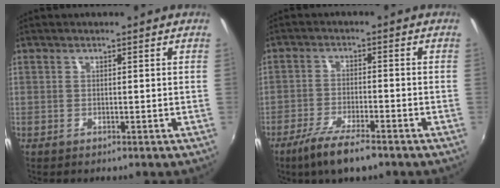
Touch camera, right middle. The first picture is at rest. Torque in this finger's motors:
{"motor_torque": [1.13, -1.04, 0.65, 0.15]}